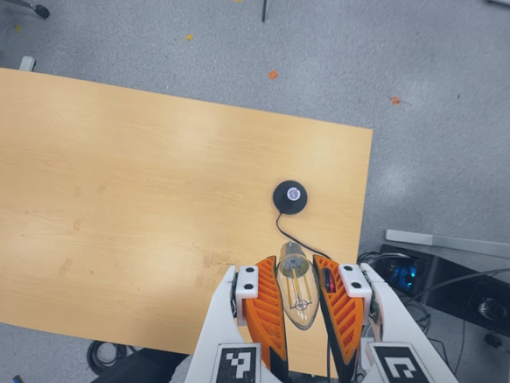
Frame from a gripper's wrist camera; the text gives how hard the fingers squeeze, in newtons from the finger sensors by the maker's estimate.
{"total": 19.1, "left": 21.0, "right": 17.3}